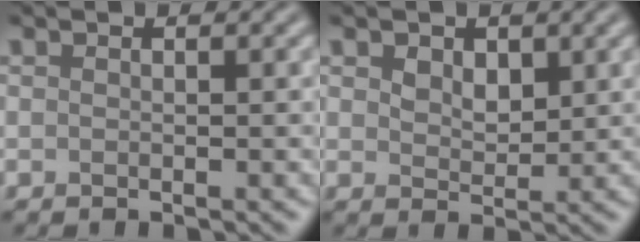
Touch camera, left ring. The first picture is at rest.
{"total": 2.2, "force": [1.1, 1.4, 1.3], "torque": [-0.025, -0.003, 0.021]}